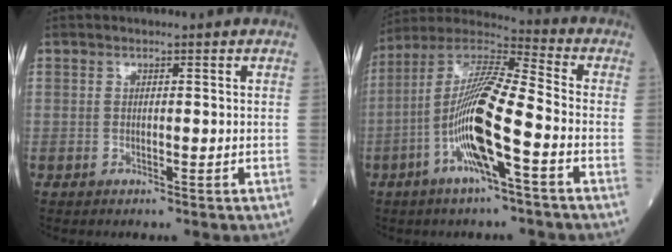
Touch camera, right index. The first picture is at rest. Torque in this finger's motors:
{"motor_torque": [1.26, -0.87, 0.86, 0.21]}